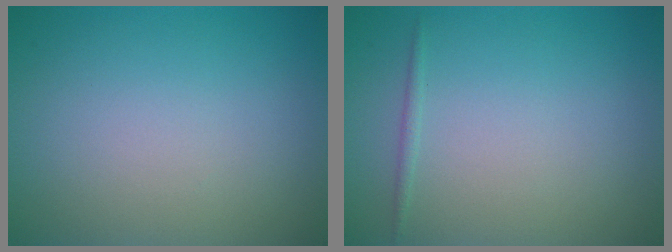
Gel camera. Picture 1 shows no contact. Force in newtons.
{"total": 0.6, "press": 0.6, "slide": 0.0}